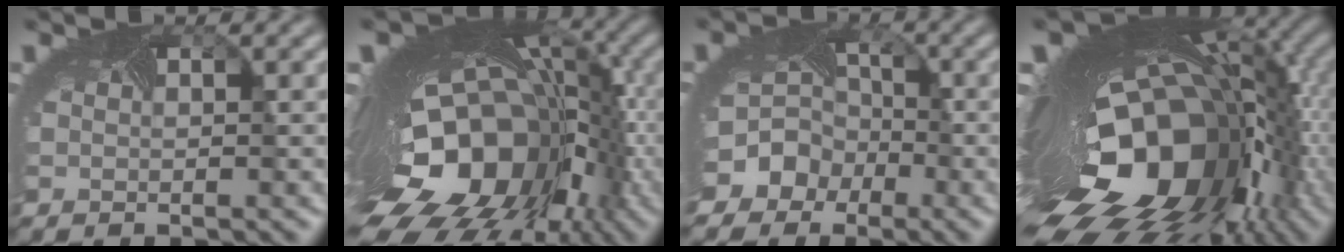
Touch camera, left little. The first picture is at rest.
{"total": 20.8, "force": [-5.5, 13.8, 14.5], "torque": [-0.245, -0.057, -0.069]}
{"total": 9.2, "force": [-4.1, 7.9, 2.6], "torque": [-0.053, -0.021, -0.077]}
{"total": 20.8, "force": [-5.1, 10.6, 17.1], "torque": [-0.277, -0.056, -0.070]}